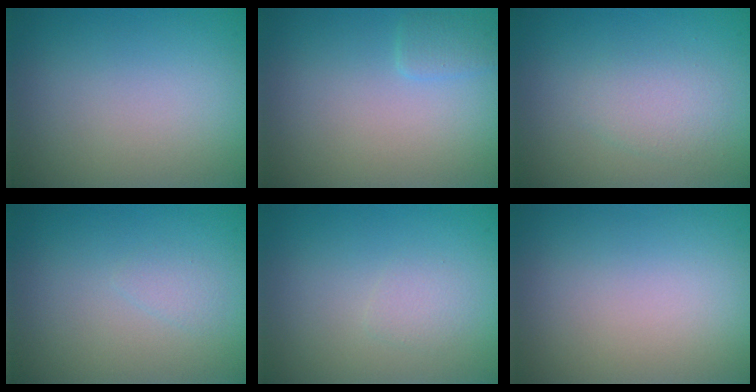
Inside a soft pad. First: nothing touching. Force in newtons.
{"total": 1.2, "press": 1.2, "slide": 0.1}
{"total": 2.0, "press": 2.0, "slide": 0.1}
{"total": 0.8, "press": 0.8, "slide": 0.0}
{"total": 1.0, "press": 1.0, "slide": 0.1}
{"total": 0.0}